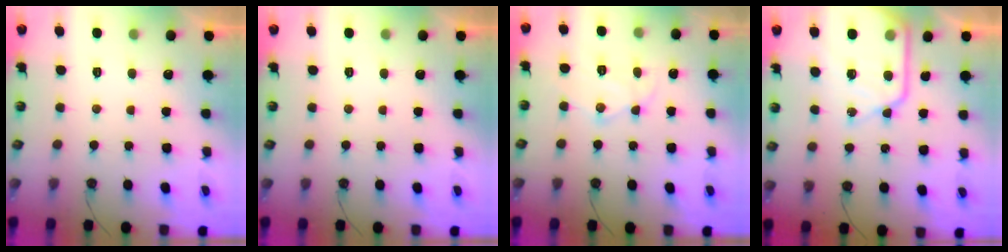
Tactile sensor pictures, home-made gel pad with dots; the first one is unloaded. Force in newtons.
{"total": 0.0}
{"total": 10.9, "press": 10.8, "slide": 0.7}
{"total": 14.9, "press": 14.8, "slide": 1.5}